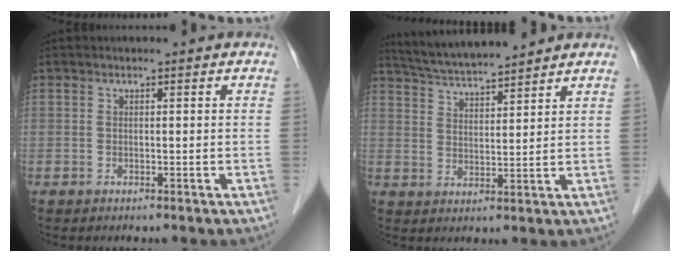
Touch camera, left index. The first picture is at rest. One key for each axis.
{"total": 9.7, "fx": 9.1, "fy": 0.2, "fz": 3.5, "tx": -0.069, "ty": 0.023, "tz": 0.156}